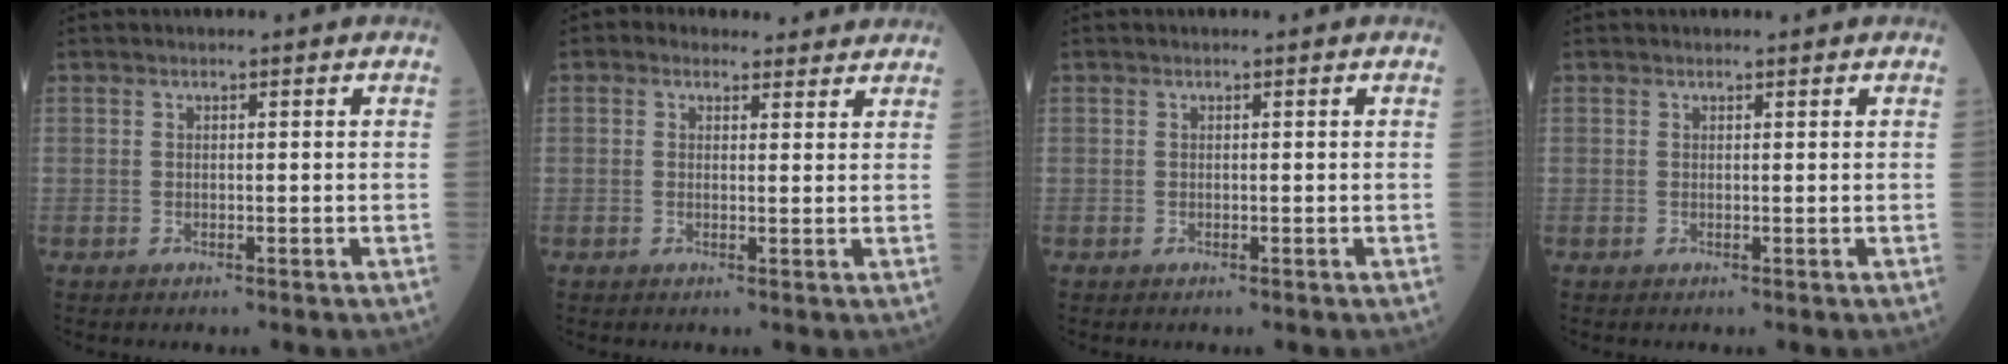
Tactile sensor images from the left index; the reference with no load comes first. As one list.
[{"total": 4.8, "force": [4.0, 2.5, 1.0], "torque": [-0.002, 0.023, 0.048]}, {"total": 0.0}, {"total": 0.5, "force": [0.5, 0.1, 0.0], "torque": [-0.003, 0.001, 0.008]}]